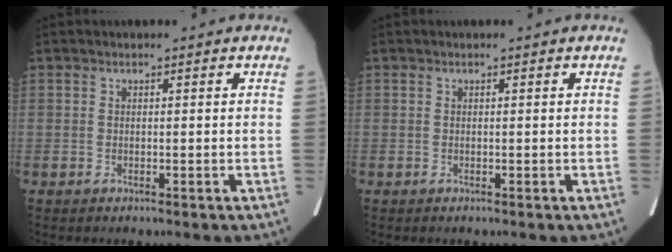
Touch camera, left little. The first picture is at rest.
{"total": 0.0}